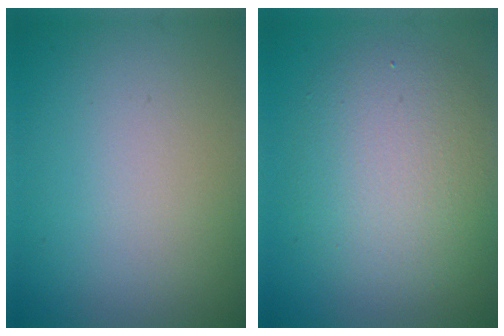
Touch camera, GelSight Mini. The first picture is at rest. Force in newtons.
{"total": 5.4, "press": 5.4, "slide": 0.3}